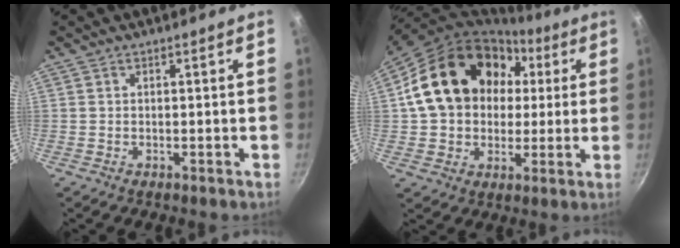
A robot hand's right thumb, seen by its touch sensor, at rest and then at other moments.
{"total": 22.8, "force": [4.5, 17.8, 13.5], "torque": [-0.211, 0.042, 0.077]}